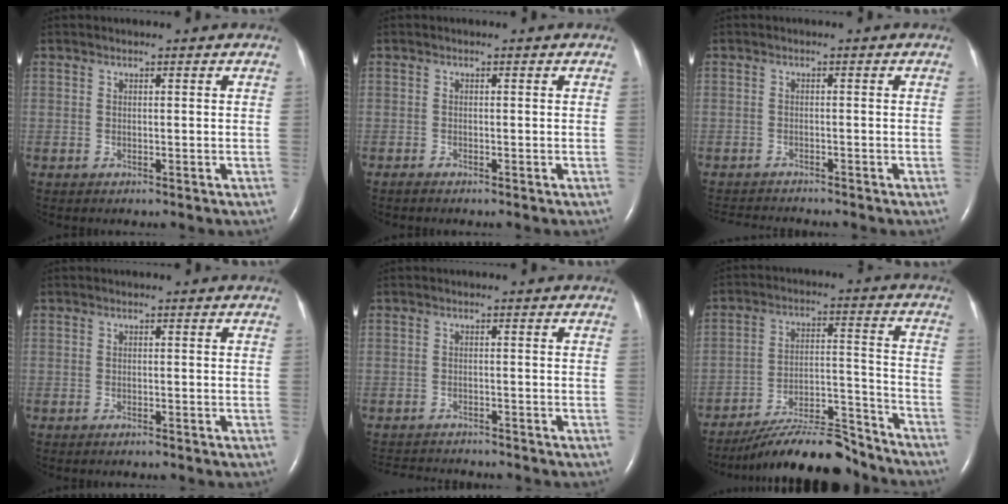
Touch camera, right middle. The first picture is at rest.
{"total": 1.1, "force": [-1.1, 0.2, 0.2], "torque": [-0.012, -0.002, -0.021]}
{"total": 5.3, "force": [-5.1, 0.0, 1.3], "torque": [-0.020, -0.015, -0.080]}
{"total": 0.8, "force": [-0.7, 0.0, 0.4], "torque": [-0.015, -0.003, -0.009]}
{"total": 7.2, "force": [-6.9, 0.9, 1.8], "torque": [-0.028, -0.008, -0.100]}
{"total": 15.7, "force": [-14.4, 2.3, 5.8], "torque": [-0.099, 0.017, -0.232]}